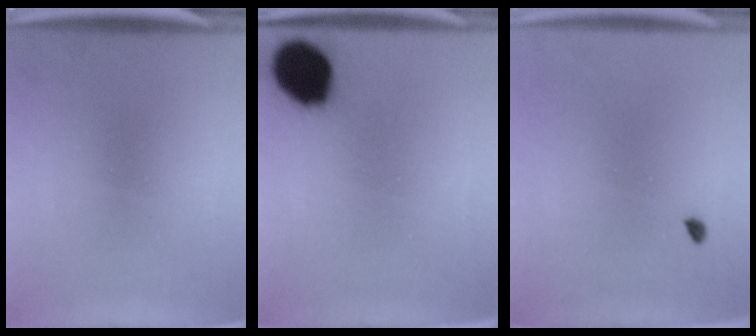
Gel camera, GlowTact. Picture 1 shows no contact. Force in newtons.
{"total": 13.3}
{"total": 0.8}